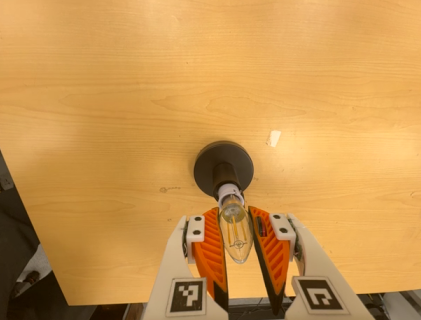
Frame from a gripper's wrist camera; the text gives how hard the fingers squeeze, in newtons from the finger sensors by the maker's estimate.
{"total": 13.9, "left": 13.4, "right": 14.3}